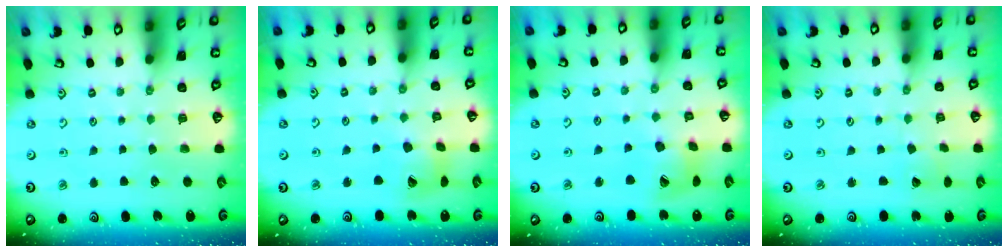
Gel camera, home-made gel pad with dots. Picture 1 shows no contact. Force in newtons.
{"total": 10.4, "press": 10.4, "slide": 1.3}
{"total": 14.0, "press": 13.9, "slide": 1.7}
{"total": 2.5, "press": 2.5, "slide": 0.3}